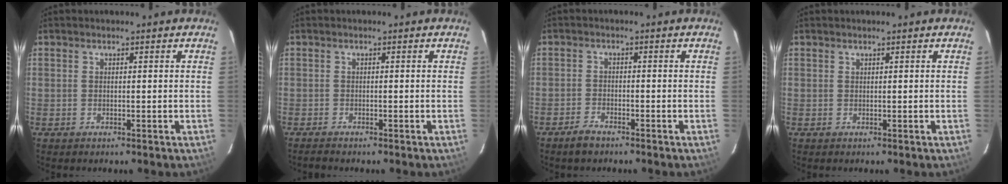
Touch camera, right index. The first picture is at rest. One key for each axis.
{"total": 1.9, "fx": -1.8, "fy": 0.2, "fz": 0.7, "tx": -0.018, "ty": -0.010, "tz": -0.031}
{"total": 3.2, "fx": -2.7, "fy": 1.2, "fz": 1.3, "tx": -0.041, "ty": 0.003, "tz": -0.051}
{"total": 0.0}